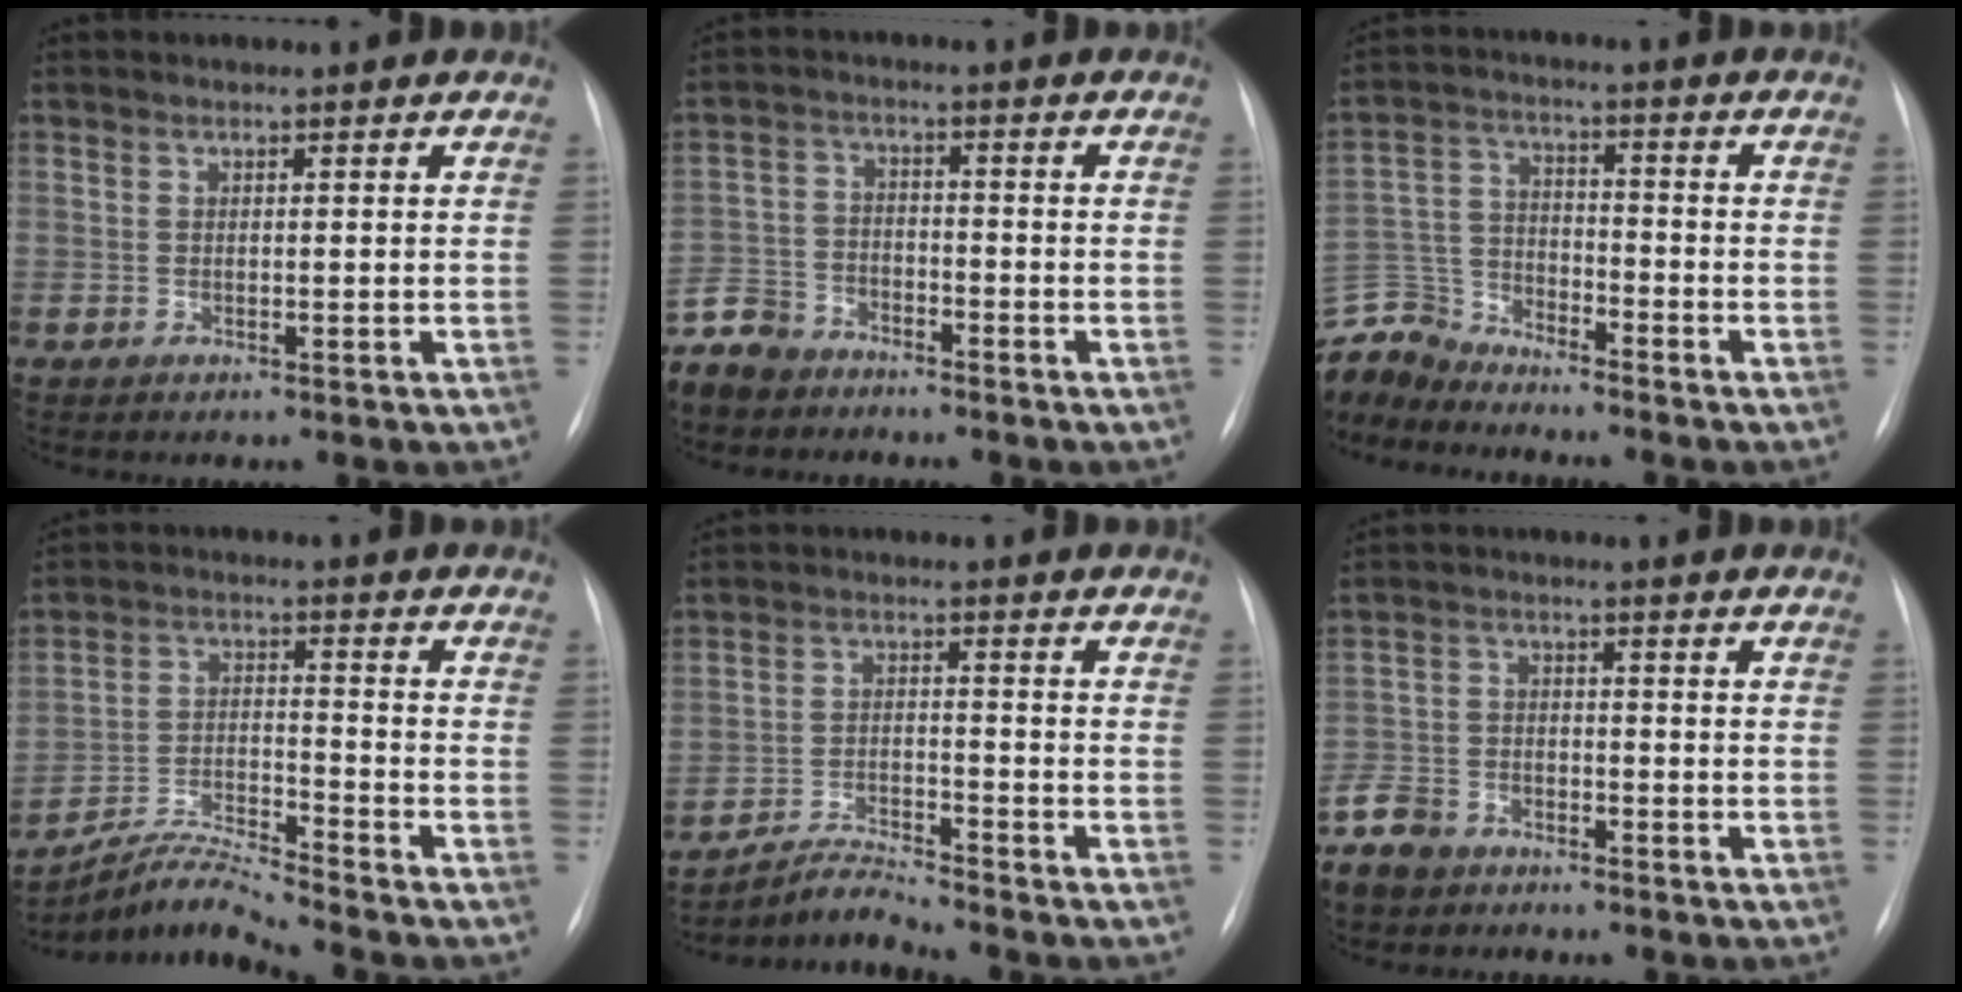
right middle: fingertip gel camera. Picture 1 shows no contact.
{"total": 9.4, "force": [-7.9, 4.7, 1.6], "torque": [-0.050, -0.002, -0.150]}
{"total": 10.3, "force": [-10.1, 1.7, 0.8], "torque": [-0.026, 0.010, -0.201]}
{"total": 7.6, "force": [-7.2, -1.7, 1.6], "torque": [-0.041, 0.000, -0.132]}
{"total": 4.7, "force": [-4.5, -1.2, -0.5], "torque": [-0.003, -0.014, -0.079]}
{"total": 7.4, "force": [-6.0, 4.1, 1.3], "torque": [-0.040, -0.006, -0.115]}